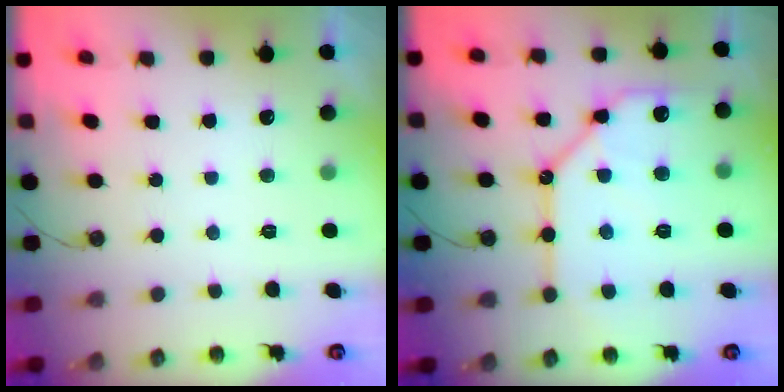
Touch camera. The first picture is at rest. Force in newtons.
{"total": 15.0, "press": 14.9, "slide": 1.7}